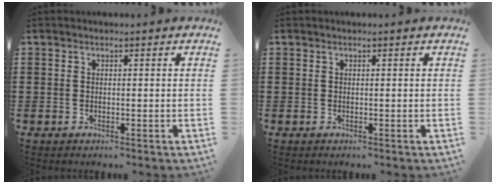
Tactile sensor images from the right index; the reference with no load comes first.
{"total": 0.0}